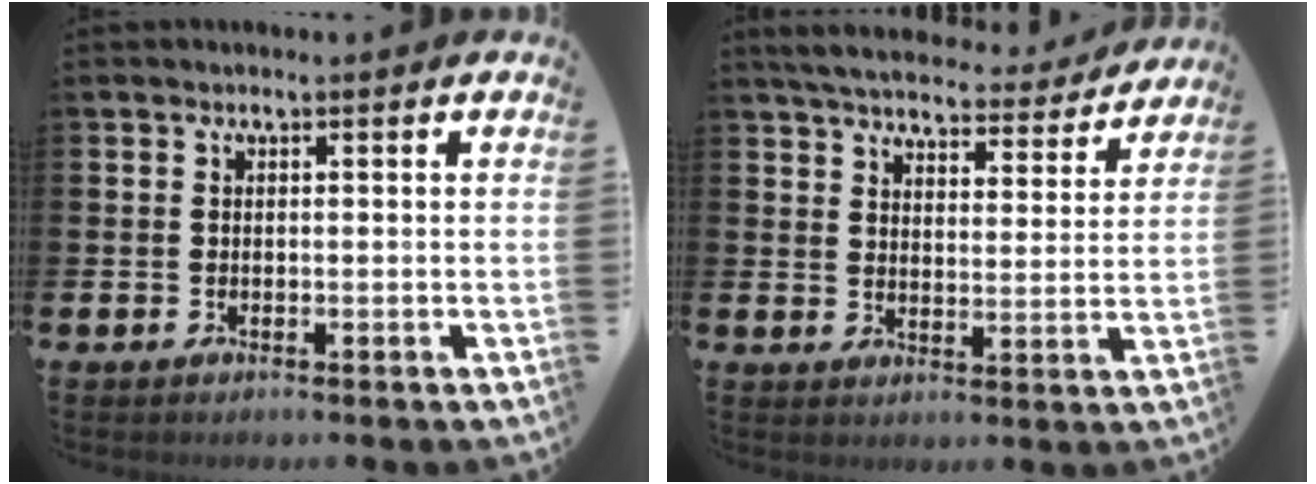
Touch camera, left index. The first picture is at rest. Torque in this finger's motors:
{"motor_torque": [0.97, -1.17, 0.63, 0.10]}